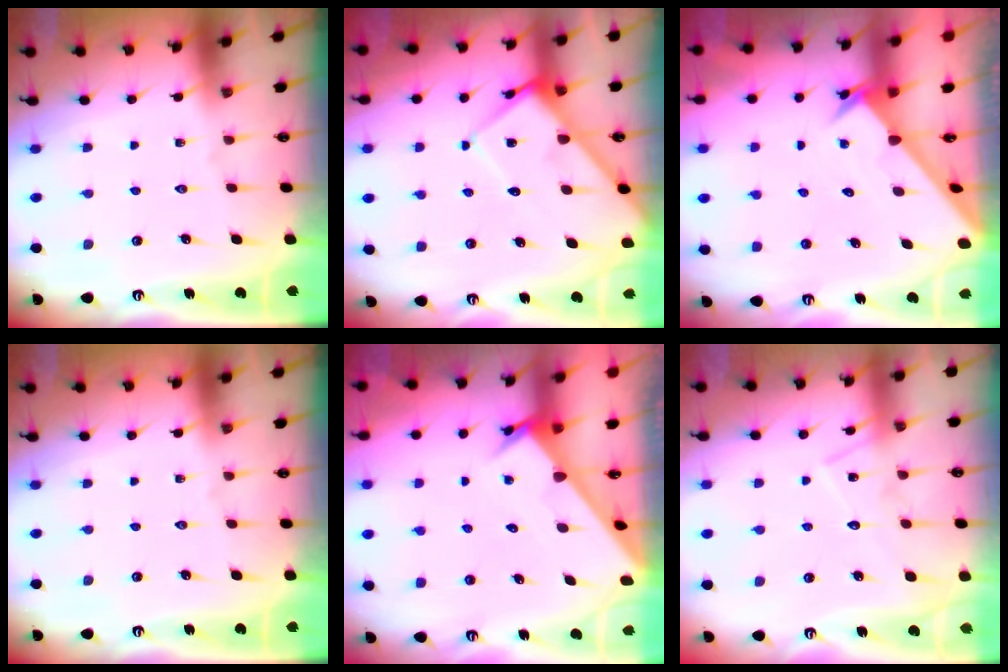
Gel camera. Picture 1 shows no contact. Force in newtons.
{"total": 10.3, "press": 10.3, "slide": 0.7}
{"total": 2.5, "press": 2.5, "slide": 0.2}
{"total": 0.0}
{"total": 2.8, "press": 2.8, "slide": 0.0}
{"total": 11.2, "press": 11.2, "slide": 0.8}